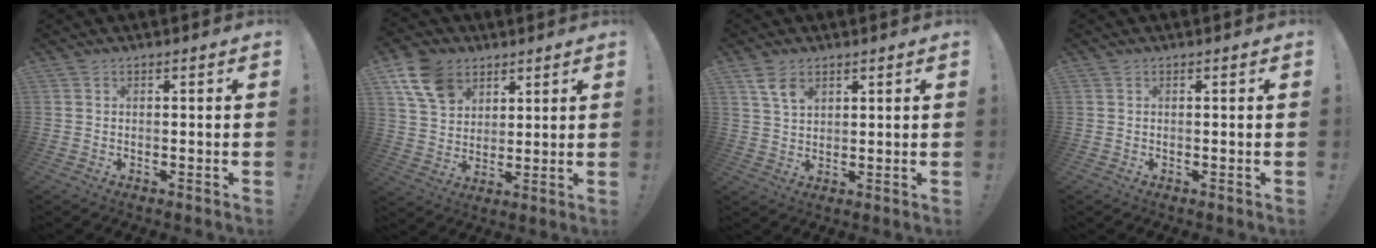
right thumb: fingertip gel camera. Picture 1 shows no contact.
{"total": 12.5, "force": [6.8, 8.9, 5.6], "torque": [-0.102, -0.024, 0.137]}
{"total": 5.6, "force": [3.2, 3.2, 3.3], "torque": [-0.057, -0.011, 0.060]}
{"total": 0.0}